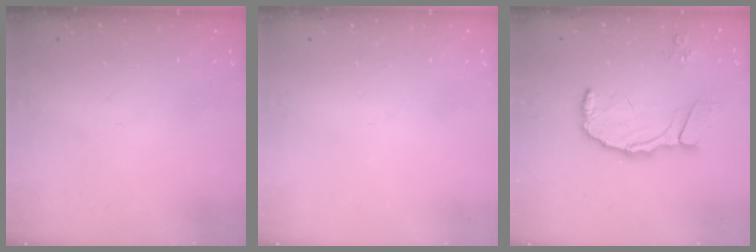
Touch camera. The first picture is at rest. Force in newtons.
{"total": 0.0}
{"total": 11.9, "press": 11.8, "slide": 0.9}